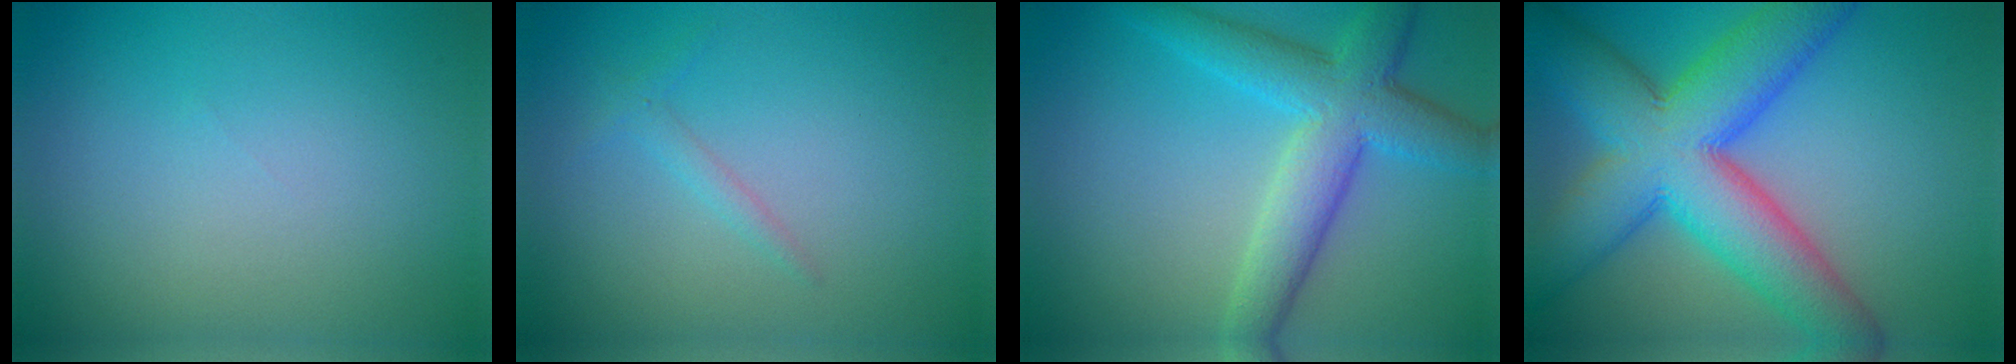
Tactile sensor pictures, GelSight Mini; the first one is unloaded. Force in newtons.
{"total": 1.1, "press": 1.1, "slide": 0.0}
{"total": 6.5, "press": 6.5, "slide": 0.1}
{"total": 12.1, "press": 12.1, "slide": 0.5}